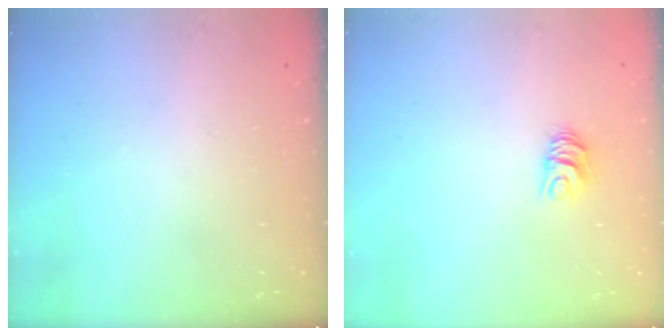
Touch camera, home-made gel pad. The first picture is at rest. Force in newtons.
{"total": 6.2, "press": 6.2, "slide": 0.1}